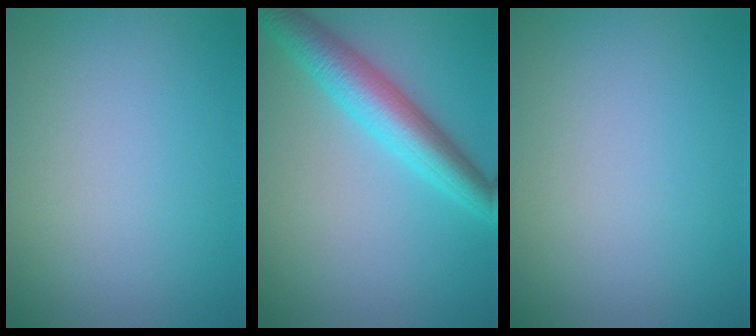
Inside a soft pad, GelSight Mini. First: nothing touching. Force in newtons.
{"total": 5.5, "press": 5.5, "slide": 0.1}
{"total": 0.0}